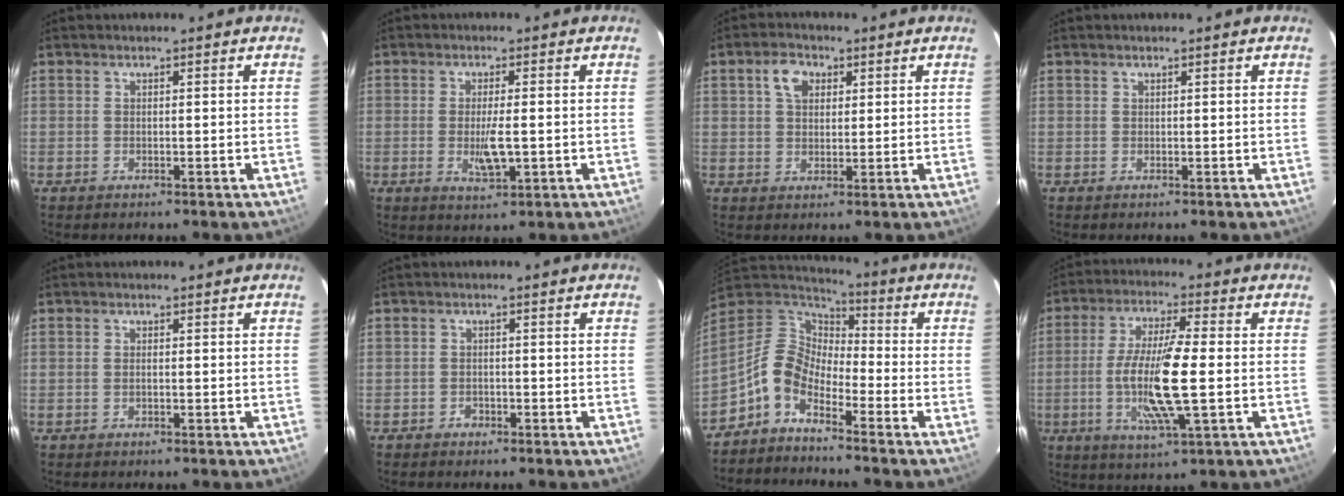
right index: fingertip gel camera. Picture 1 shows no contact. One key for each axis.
{"total": 4.9, "fx": -0.9, "fy": 1.2, "fz": 4.7, "tx": -0.085, "ty": -0.012, "tz": -0.011}
{"total": 4.7, "fx": 1.8, "fy": 3.3, "fz": 2.8, "tx": -0.049, "ty": 0.015, "tz": 0.033}
{"total": 0.0}
{"total": 0.7, "fx": -0.1, "fy": 0.2, "fz": 0.6, "tx": -0.013, "ty": 0.001, "tz": -0.003}
{"total": 1.4, "fx": -0.9, "fy": 1.1, "fz": 0.1, "tx": -0.003, "ty": 0.004, "tz": -0.013}
{"total": 9.1, "fx": -5.7, "fy": 4.8, "fz": 5.2, "tx": -0.109, "ty": 0.025, "tz": -0.131}
{"total": 13.3, "fx": -2.0, "fy": 1.6, "fz": 13.0, "tx": -0.252, "ty": -0.012, "tz": -0.040}